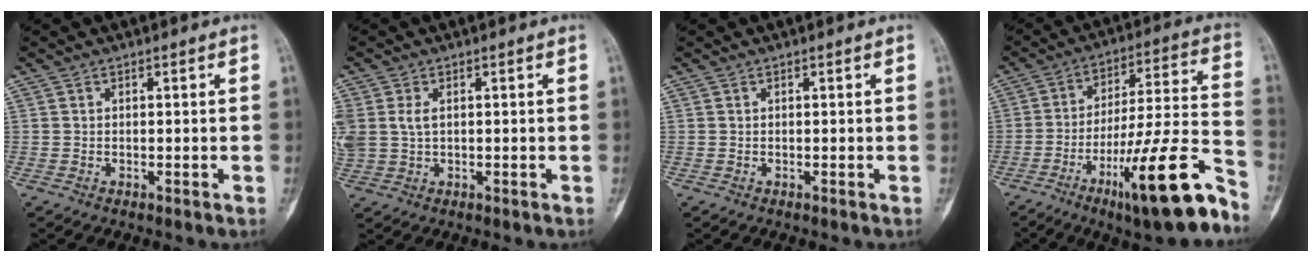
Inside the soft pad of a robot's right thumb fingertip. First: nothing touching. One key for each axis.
{"total": 6.1, "fx": 0.8, "fy": 4.2, "fz": 4.3, "tx": -0.114, "ty": 0.008, "tz": 0.022}
{"total": 0.0}
{"total": 21.1, "fx": -12.3, "fy": 3.0, "fz": 16.9, "tx": -0.264, "ty": 0.068, "tz": -0.194}